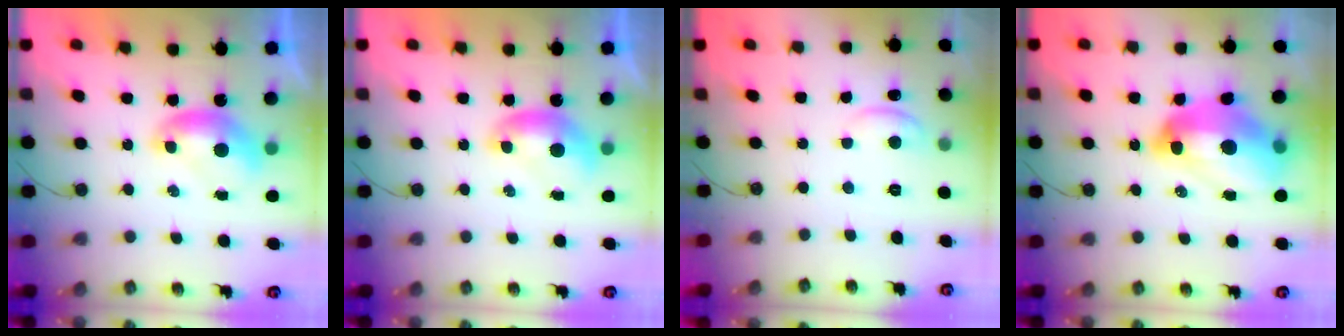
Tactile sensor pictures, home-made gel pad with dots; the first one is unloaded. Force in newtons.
{"total": 0.0}
{"total": 0.5, "press": 0.4, "slide": 0.3}
{"total": 13.2, "press": 13.2, "slide": 1.5}